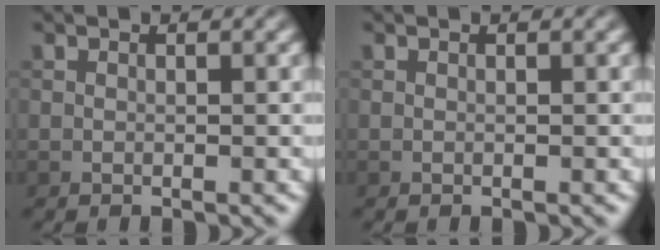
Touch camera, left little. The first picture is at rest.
{"total": 0.0}